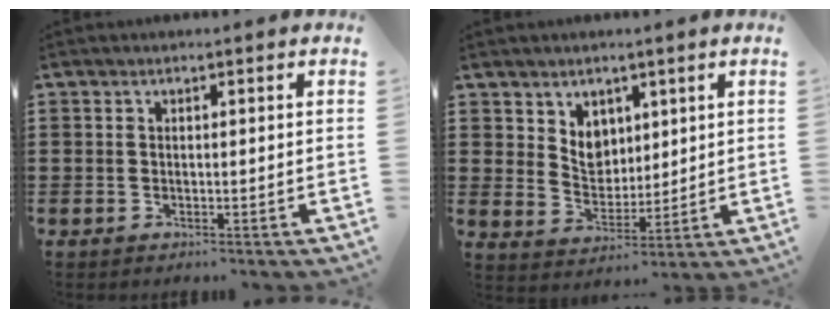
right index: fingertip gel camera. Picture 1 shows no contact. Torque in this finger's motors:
{"motor_torque": [0.14, 0.17, 0.09, 0.05]}